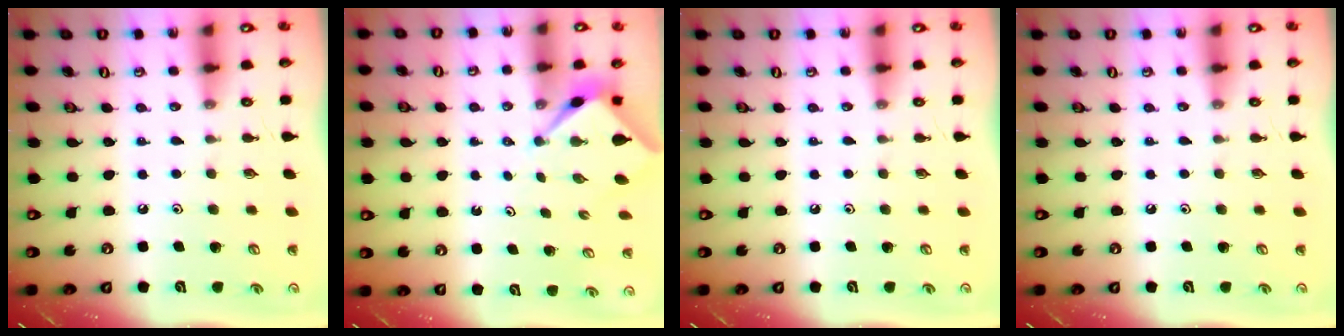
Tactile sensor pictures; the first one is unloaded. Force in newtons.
{"total": 2.6, "press": 2.6, "slide": 0.3}
{"total": 0.0}
{"total": 0.0}